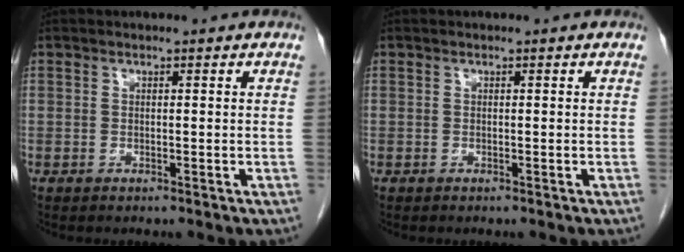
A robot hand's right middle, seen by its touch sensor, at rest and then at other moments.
{"total": 0.0}